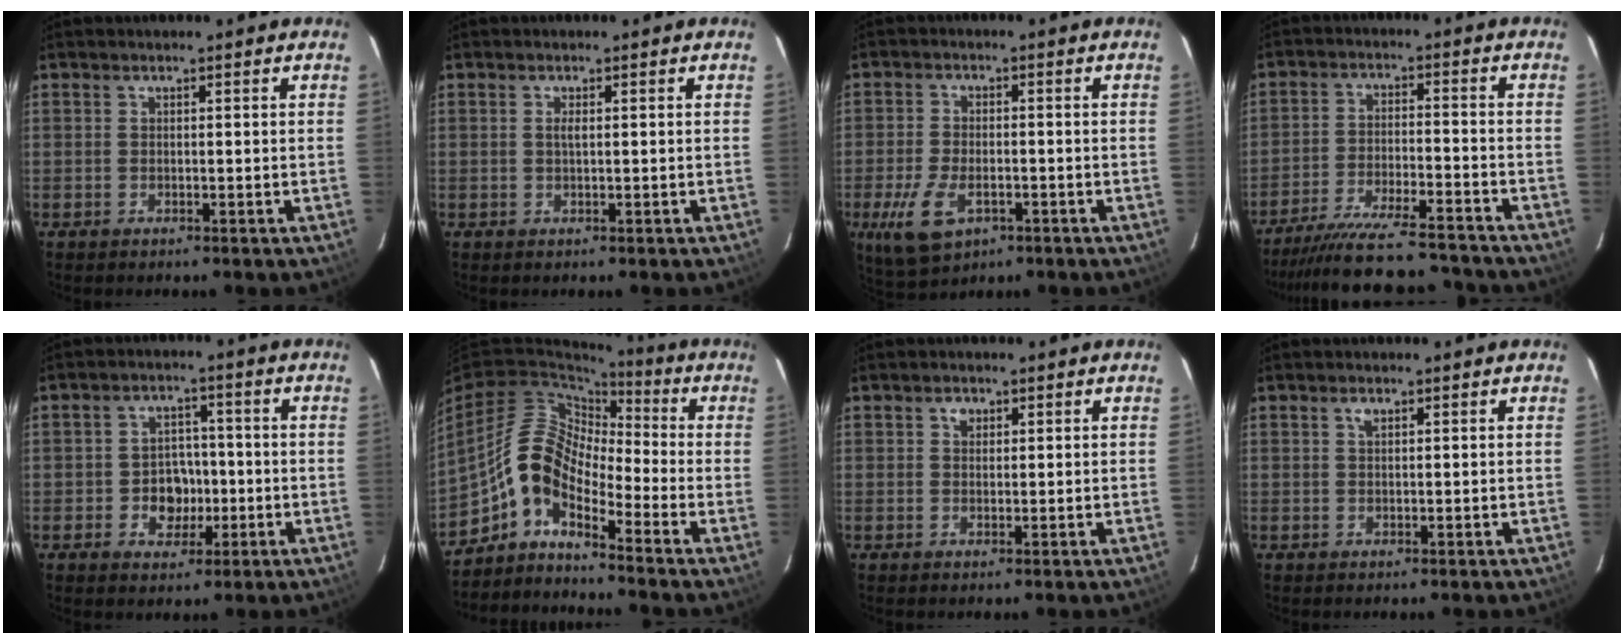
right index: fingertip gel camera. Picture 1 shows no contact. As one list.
[{"total": 0.9, "force": [0.2, 0.2, 0.9], "torque": [-0.017, 0.002, 0.003]}, {"total": 9.4, "force": [-3.9, 5.2, 6.8], "torque": [-0.159, -0.017, -0.066]}, {"total": 19.2, "force": [-17.7, 2.6, 7.1], "torque": [-0.146, -0.018, -0.263]}, {"total": 6.0, "force": [-1.6, 5.1, 2.8], "torque": [-0.059, 0.014, -0.015]}, {"total": 8.3, "force": [-5.0, 3.7, 5.5], "torque": [-0.104, 0.021, -0.115]}, {"total": 1.5, "force": [0.7, 1.2, 0.5], "torque": [-0.006, 0.006, 0.011]}, {"total": 1.0, "force": [0.6, 0.5, 0.7], "torque": [-0.014, 0.003, 0.011]}]